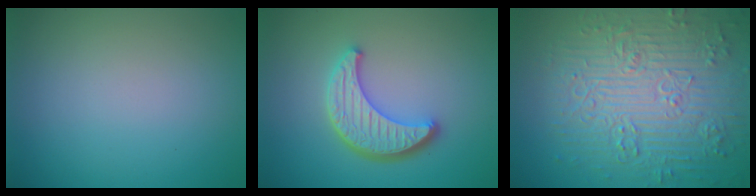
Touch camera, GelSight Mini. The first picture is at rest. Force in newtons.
{"total": 4.6, "press": 3.8, "slide": 2.5}
{"total": 9.3, "press": 6.9, "slide": 6.3}